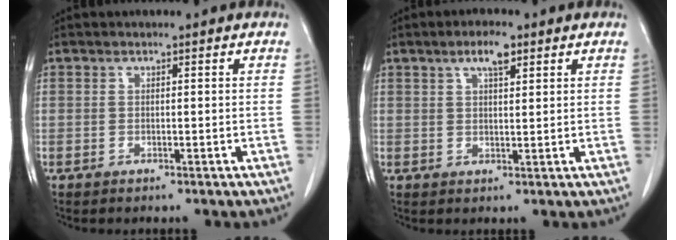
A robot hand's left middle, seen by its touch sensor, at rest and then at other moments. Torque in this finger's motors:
{"motor_torque": [0.67, -0.39, 0.05, 0.02]}